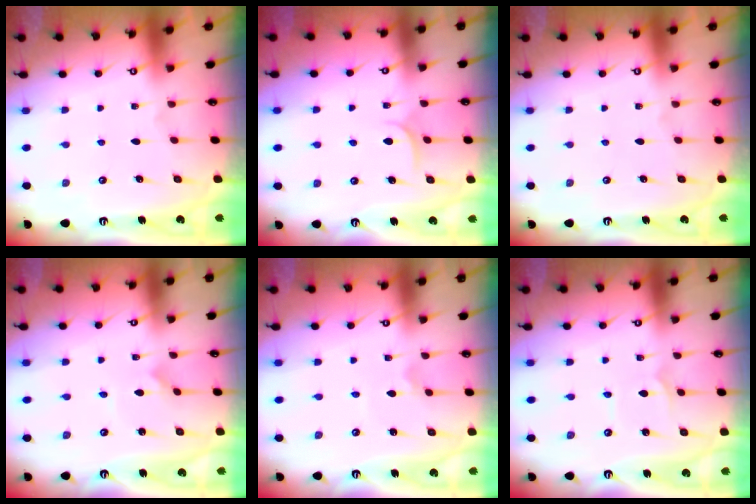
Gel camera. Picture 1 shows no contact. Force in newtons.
{"total": 5.9, "press": 5.9, "slide": 0.4}
{"total": 0.0}
{"total": 2.0, "press": 2.0, "slide": 0.2}
{"total": 0.0}
{"total": 1.7, "press": 1.7, "slide": 0.1}